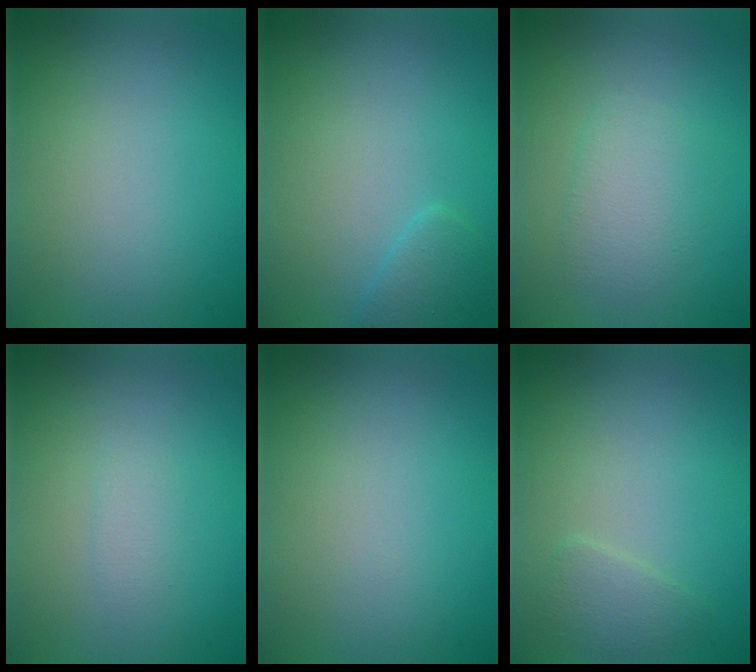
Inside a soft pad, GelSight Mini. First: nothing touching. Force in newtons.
{"total": 1.6, "press": 1.6, "slide": 0.1}
{"total": 2.3, "press": 2.3, "slide": 0.1}
{"total": 0.9, "press": 0.9, "slide": 0.0}
{"total": 0.0}
{"total": 1.5, "press": 1.5, "slide": 0.1}